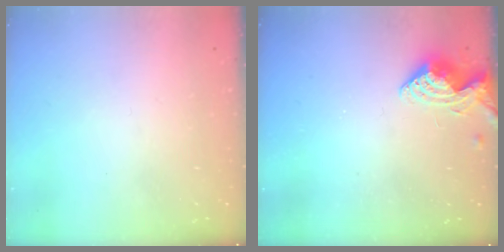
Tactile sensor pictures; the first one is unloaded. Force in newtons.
{"total": 8.2, "press": 8.1, "slide": 0.3}